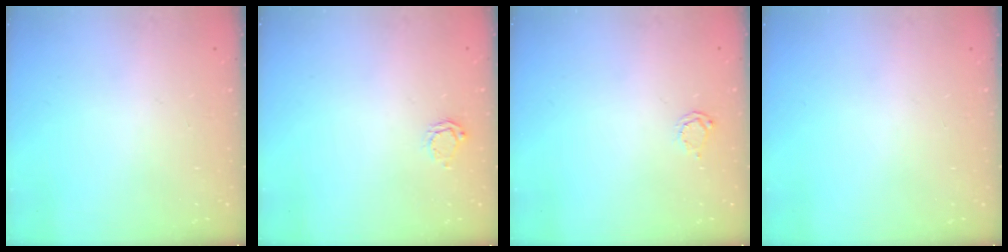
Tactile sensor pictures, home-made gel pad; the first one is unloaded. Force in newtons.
{"total": 3.5, "press": 3.5, "slide": 0.2}
{"total": 2.7, "press": 2.7, "slide": 0.4}
{"total": 0.0}